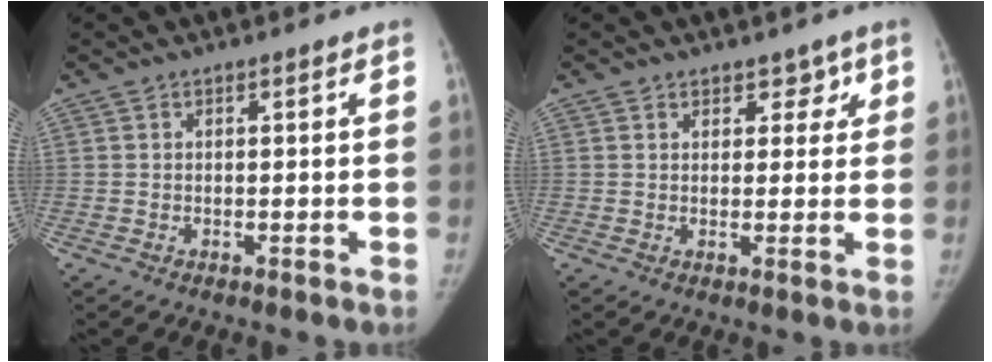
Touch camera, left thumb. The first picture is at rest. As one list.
[{"total": 3.2, "force": [2.0, 2.3, 1.0], "torque": [0.024, -0.008, 0.023]}]